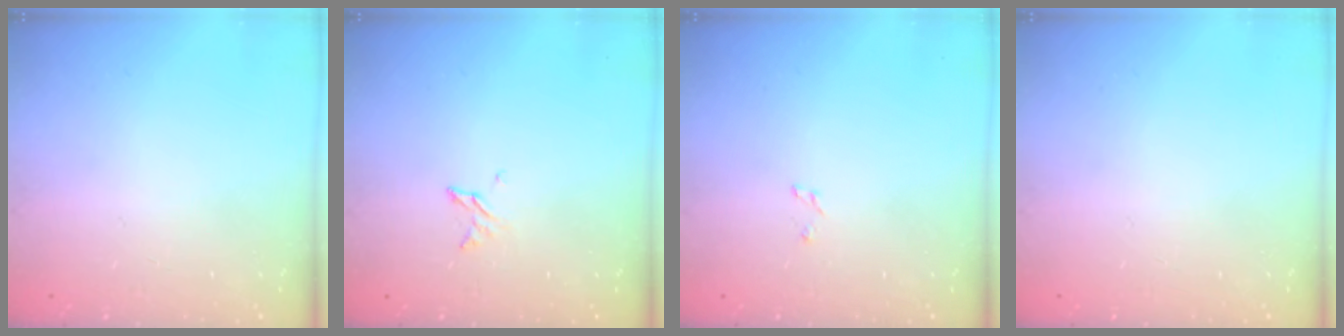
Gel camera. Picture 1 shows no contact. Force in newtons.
{"total": 3.1, "press": 3.1, "slide": 0.2}
{"total": 1.5, "press": 1.5, "slide": 0.2}
{"total": 0.0}